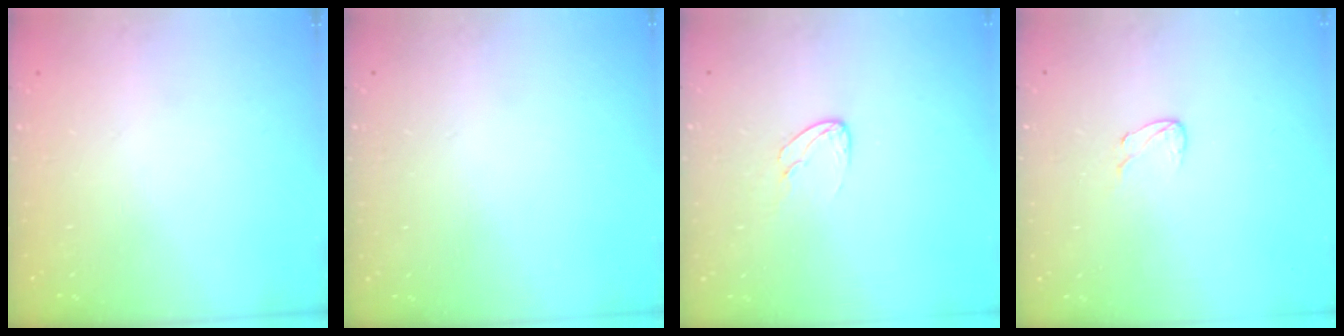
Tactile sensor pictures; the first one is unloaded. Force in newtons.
{"total": 0.0}
{"total": 5.6, "press": 5.5, "slide": 0.6}
{"total": 4.1, "press": 4.1, "slide": 0.3}